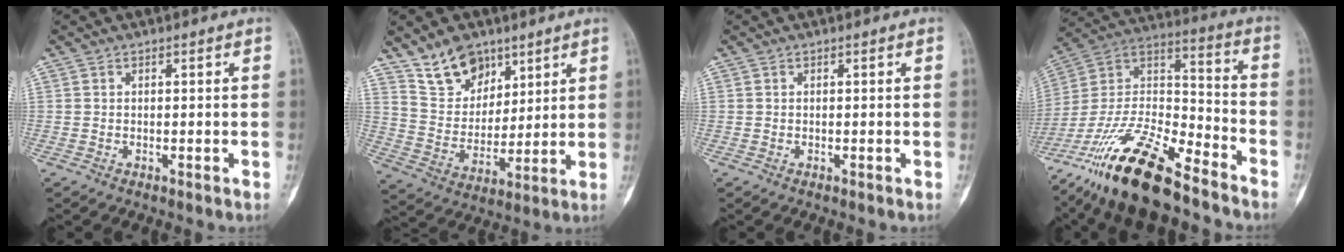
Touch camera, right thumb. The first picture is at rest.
{"total": 11.0, "force": [7.6, 6.9, 3.8], "torque": [-0.032, -0.048, 0.150]}
{"total": 0.0}
{"total": 23.7, "force": [-17.3, 7.3, 14.5], "torque": [-0.296, 0.064, -0.320]}